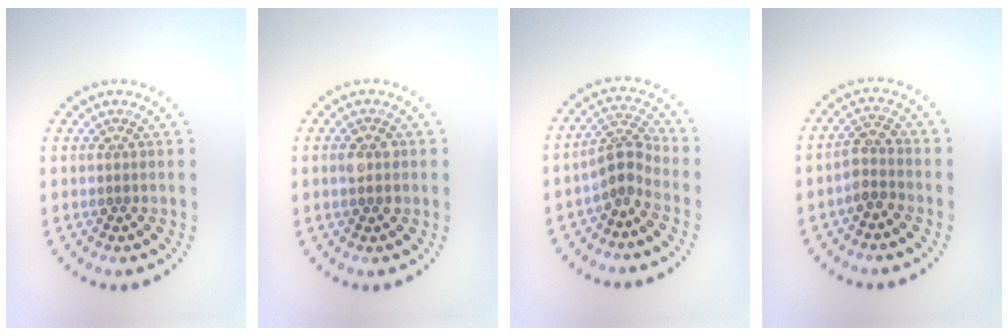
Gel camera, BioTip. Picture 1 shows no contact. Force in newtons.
{"total": 2.1, "press": 2.1, "slide": 0.0}
{"total": 2.7, "press": 1.9, "slide": 1.9}
{"total": 2.1, "press": 1.8, "slide": 1.0}